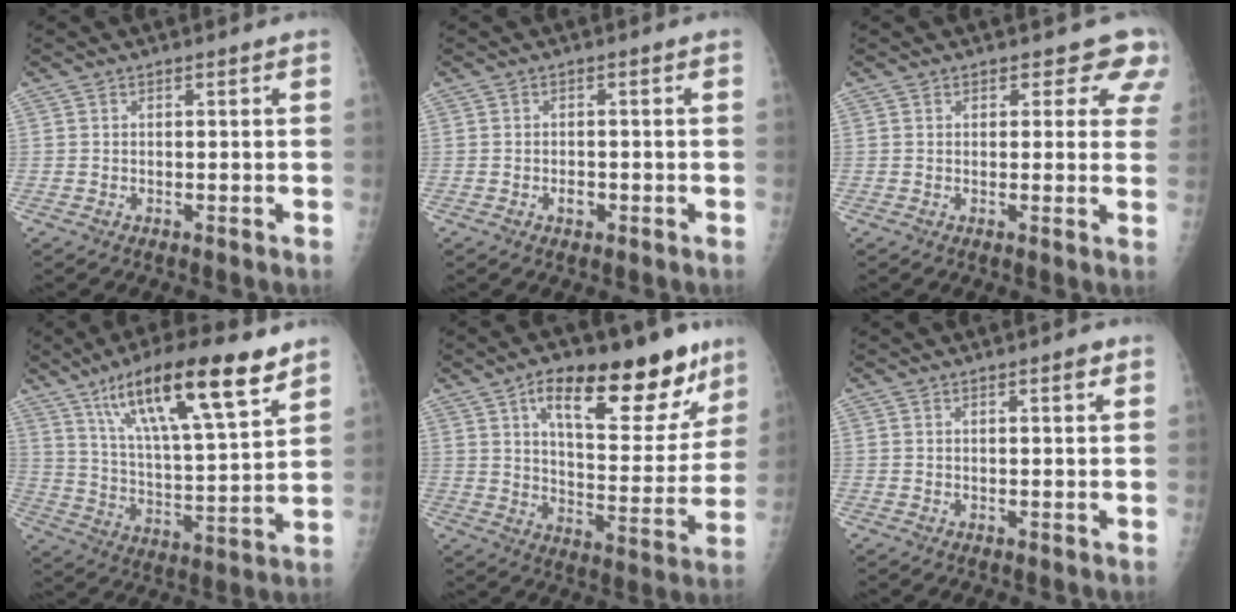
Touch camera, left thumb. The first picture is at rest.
{"total": 1.8, "force": [-0.7, 1.3, 1.0], "torque": [-0.011, 0.006, -0.010]}
{"total": 5.7, "force": [4.6, 3.1, 1.4], "torque": [0.031, -0.020, 0.032]}
{"total": 21.2, "force": [12.8, 4.7, 16.1], "torque": [-0.254, -0.042, 0.223]}
{"total": 23.7, "force": [13.6, 9.6, 16.8], "torque": [-0.191, -0.040, 0.206]}
{"total": 1.7, "force": [0.9, 0.3, 1.3], "torque": [-0.018, -0.003, 0.012]}